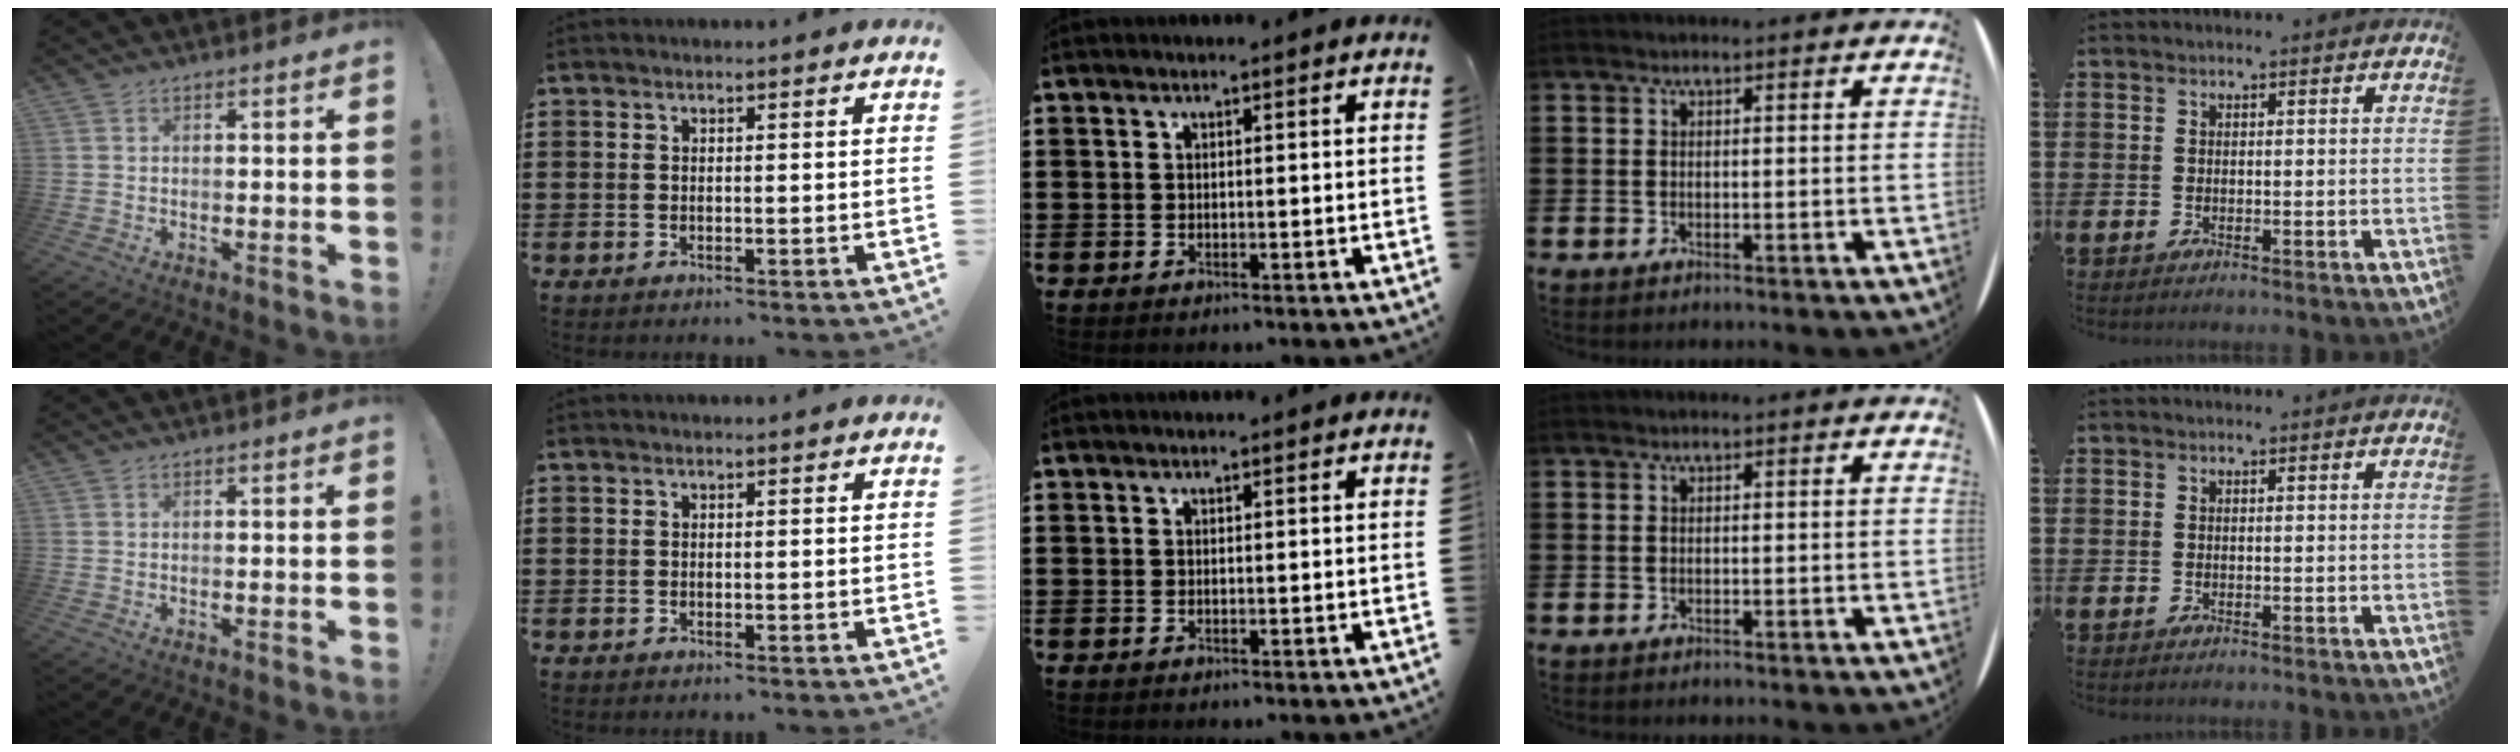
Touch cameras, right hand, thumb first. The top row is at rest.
{}